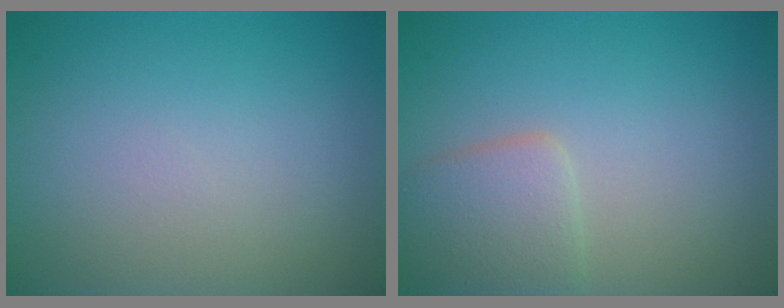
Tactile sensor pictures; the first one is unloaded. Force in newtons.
{"total": 2.9, "press": 2.9, "slide": 0.2}